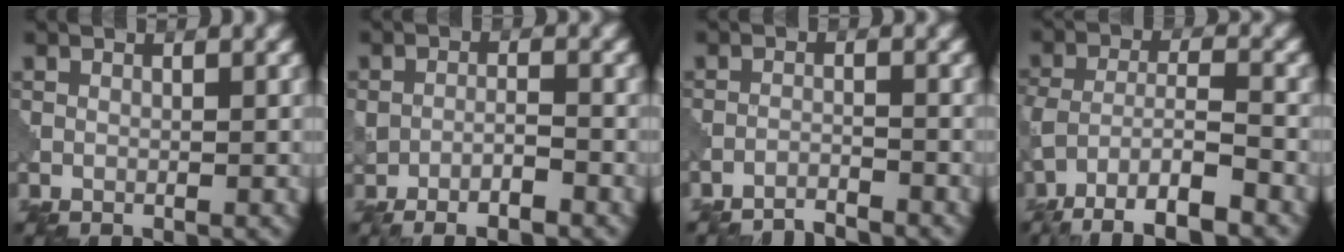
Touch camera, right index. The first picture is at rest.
{"total": 2.7, "force": [-1.6, 0.9, 2.0], "torque": [-0.038, 0.000, -0.030]}
{"total": 2.5, "force": [-2.5, 0.1, 0.5], "torque": [0.001, 0.002, -0.048]}
{"total": 6.5, "force": [-4.3, 1.8, 4.6], "torque": [-0.083, -0.001, -0.085]}